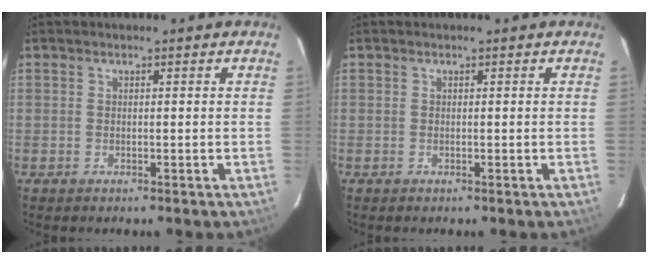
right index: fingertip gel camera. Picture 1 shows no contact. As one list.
[{"total": 0.0}]